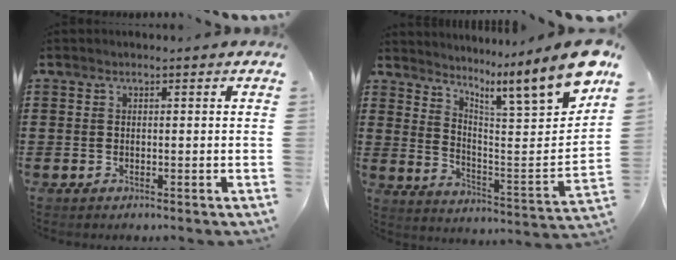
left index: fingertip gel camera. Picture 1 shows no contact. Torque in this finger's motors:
{"motor_torque": [2.02, -0.12, 0.98, 0.21]}